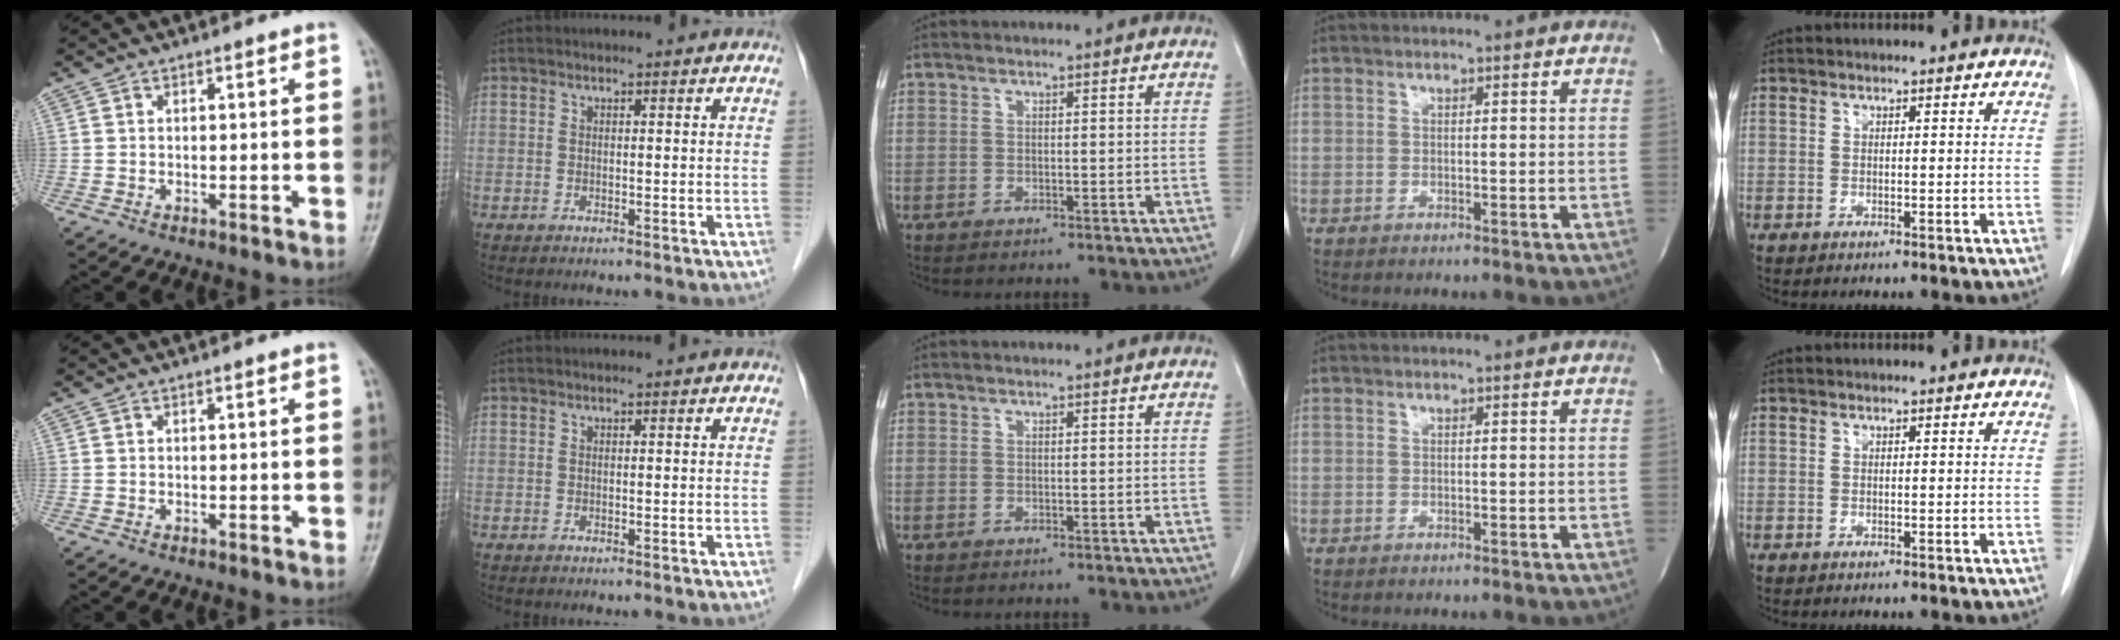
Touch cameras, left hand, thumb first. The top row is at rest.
{}